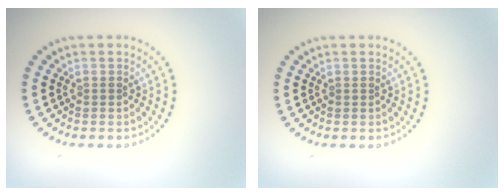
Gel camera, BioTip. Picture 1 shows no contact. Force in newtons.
{"total": 0.0}